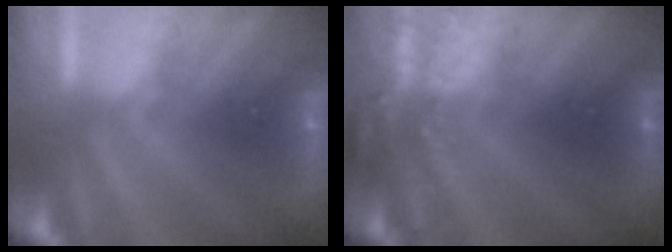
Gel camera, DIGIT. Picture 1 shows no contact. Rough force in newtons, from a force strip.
{"total": 3.4}